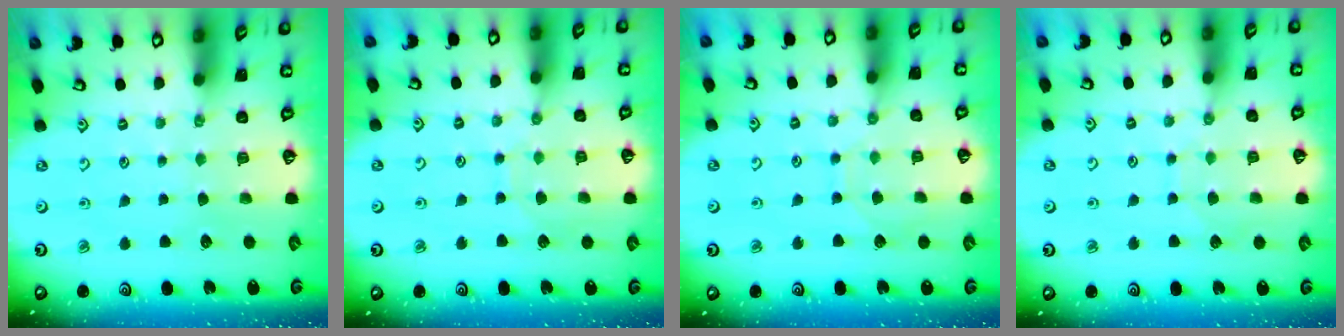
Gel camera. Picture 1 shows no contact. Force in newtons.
{"total": 7.1, "press": 7.1, "slide": 0.2}
{"total": 5.6, "press": 5.5, "slide": 0.5}
{"total": 5.7, "press": 5.7, "slide": 0.6}